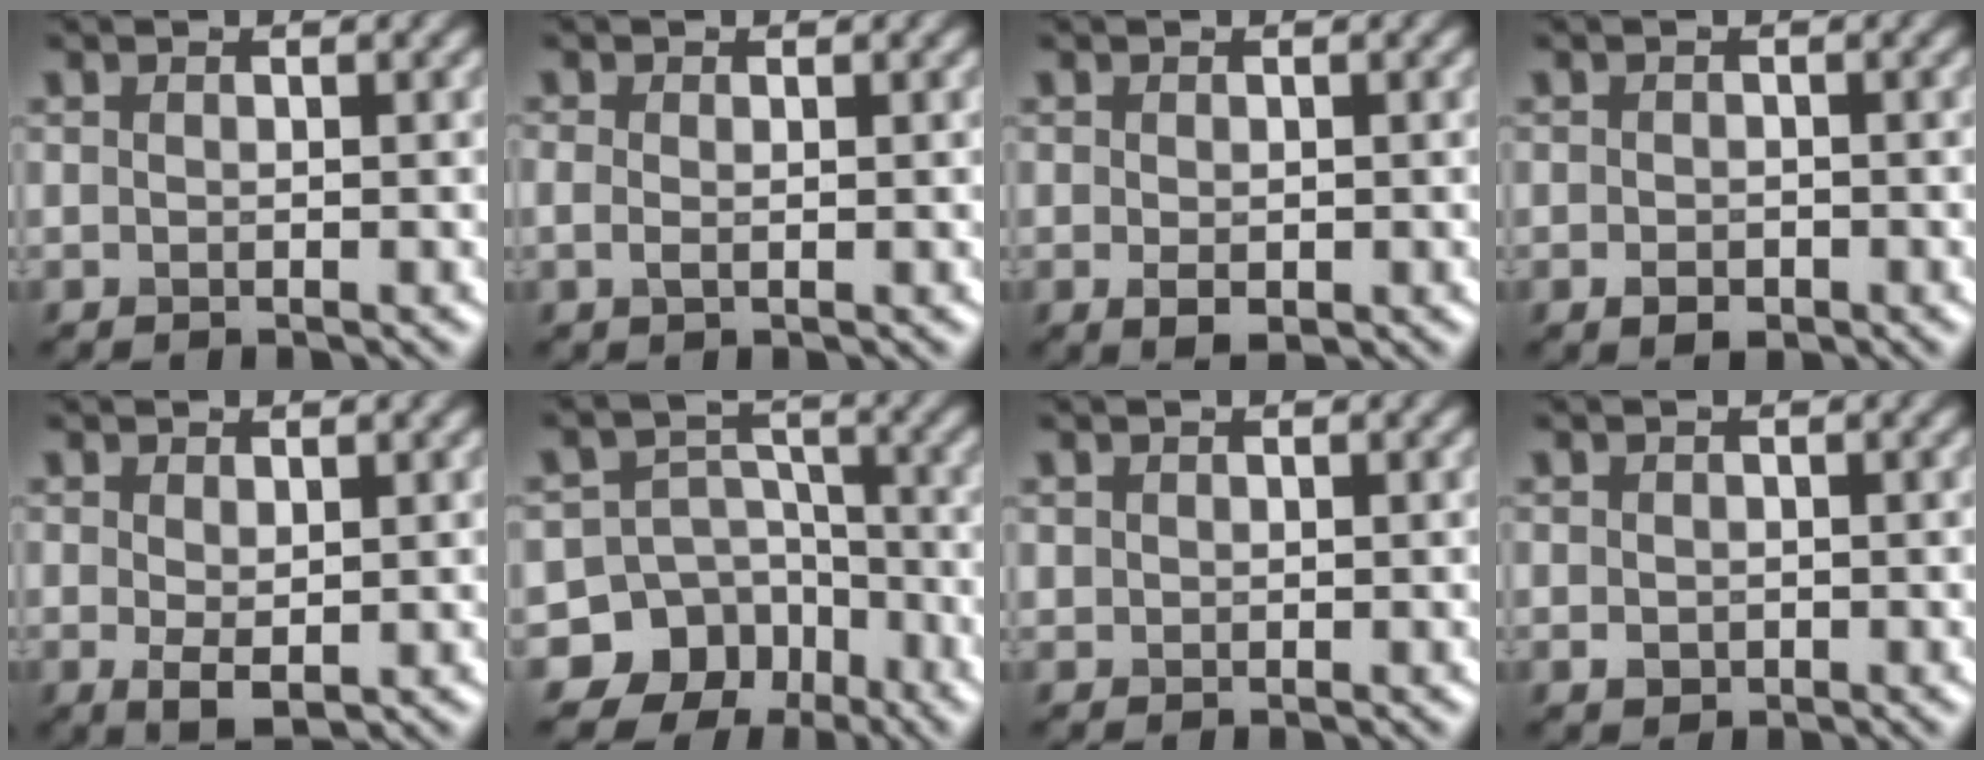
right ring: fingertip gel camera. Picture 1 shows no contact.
{"total": 0.9, "force": [0.1, 0.4, 0.8], "torque": [-0.022, -0.003, -0.002]}
{"total": 1.5, "force": [-0.2, 0.9, 1.2], "torque": [-0.024, -0.006, -0.001]}
{"total": 1.5, "force": [-0.5, 1.0, 1.0], "torque": [-0.017, -0.004, -0.011]}
{"total": 2.1, "force": [0.1, 1.1, 1.8], "torque": [-0.035, -0.006, 0.005]}
{"total": 12.2, "force": [-6.9, 9.9, 1.5], "torque": [-0.030, -0.025, -0.125]}
{"total": 0.5, "force": [0.4, 0.4, 0.0], "torque": [0.004, -0.002, 0.007]}
{"total": 1.1, "force": [-0.1, 0.9, 0.5], "torque": [-0.007, -0.005, -0.004]}